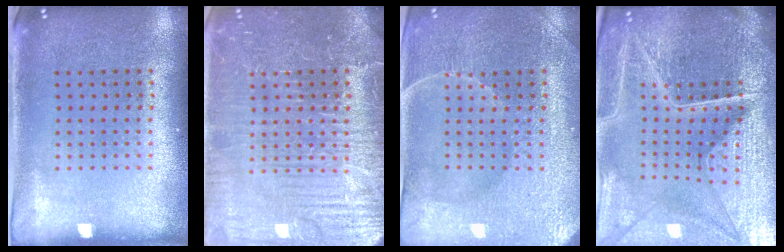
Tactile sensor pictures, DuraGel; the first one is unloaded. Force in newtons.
{"total": 4.7, "press": 4.7, "slide": 0.6}
{"total": 3.9, "press": 3.8, "slide": 0.8}
{"total": 6.5, "press": 5.8, "slide": 3.1}